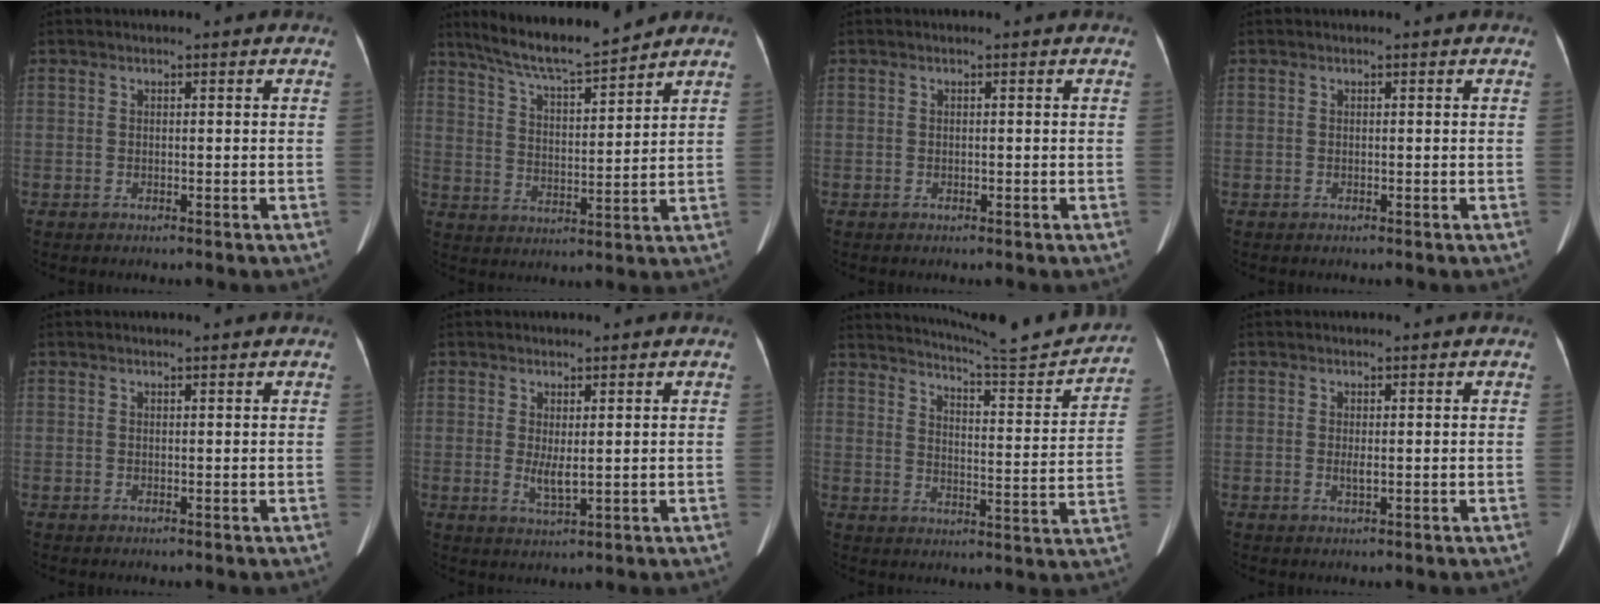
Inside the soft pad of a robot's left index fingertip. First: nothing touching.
{"total": 12.0, "force": [10.7, 0.6, 5.3], "torque": [-0.095, 0.008, 0.185]}
{"total": 0.0}
{"total": 0.0}
{"total": 1.4, "force": [1.3, -0.1, 0.5], "torque": [-0.008, 0.008, 0.021]}
{"total": 2.8, "force": [0.6, 0.5, 2.7], "torque": [-0.053, -0.006, 0.020]}
{"total": 18.7, "force": [17.8, -0.2, 5.8], "torque": [-0.091, -0.060, 0.233]}
{"total": 1.2, "force": [0.3, 0.2, 1.1], "torque": [-0.025, 0.000, 0.007]}